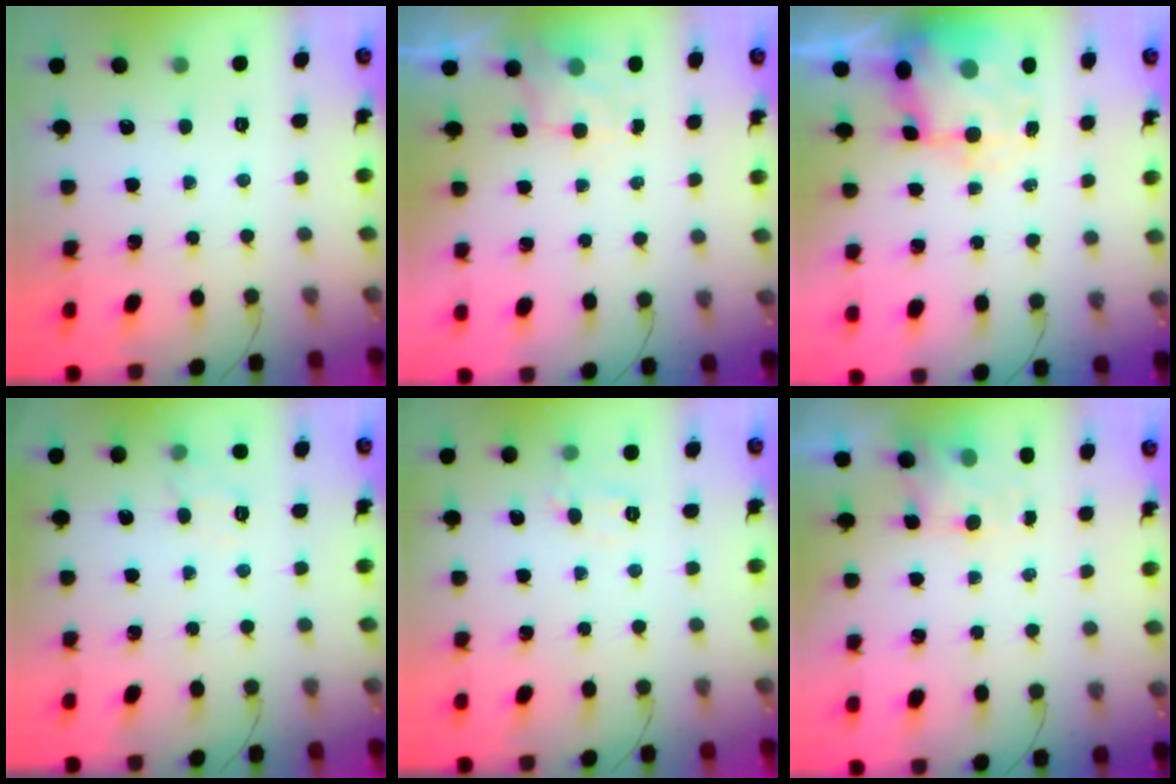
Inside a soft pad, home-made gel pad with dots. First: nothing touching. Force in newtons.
{"total": 1.9, "press": 1.6, "slide": 1.0}
{"total": 6.0, "press": 5.7, "slide": 1.7}
{"total": 7.5, "press": 7.3, "slide": 1.7}
{"total": 6.1, "press": 6.0, "slide": 1.1}
{"total": 3.8, "press": 3.7, "slide": 1.1}